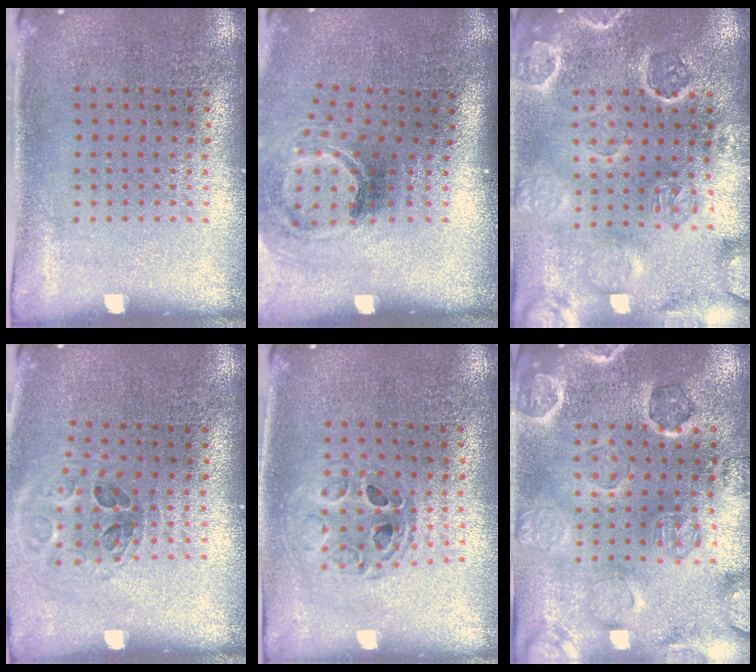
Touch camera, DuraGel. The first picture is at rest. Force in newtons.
{"total": 2.0, "press": 1.3, "slide": 1.6}
{"total": 3.4, "press": 3.2, "slide": 1.3}
{"total": 1.0, "press": 1.0, "slide": 0.1}
{"total": 0.8, "press": 0.8, "slide": 0.1}
{"total": 1.7, "press": 1.7, "slide": 0.2}